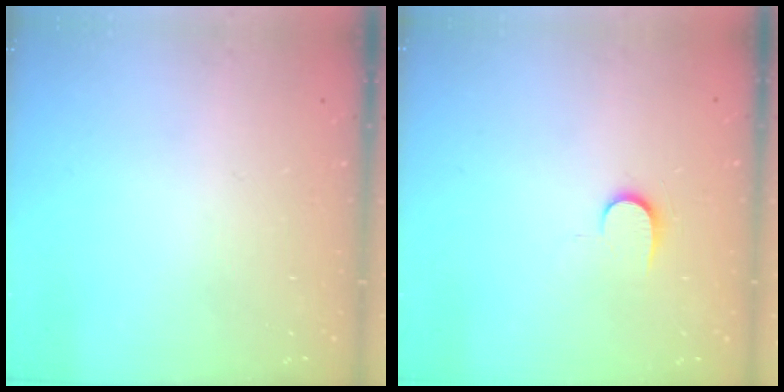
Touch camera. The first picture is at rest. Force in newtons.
{"total": 6.9, "press": 6.9, "slide": 0.8}